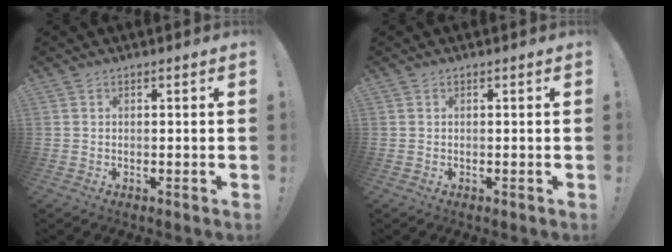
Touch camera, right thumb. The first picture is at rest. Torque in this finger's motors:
{"motor_torque": [0.00, 0.00, 0.00, 0.00, 0.00]}